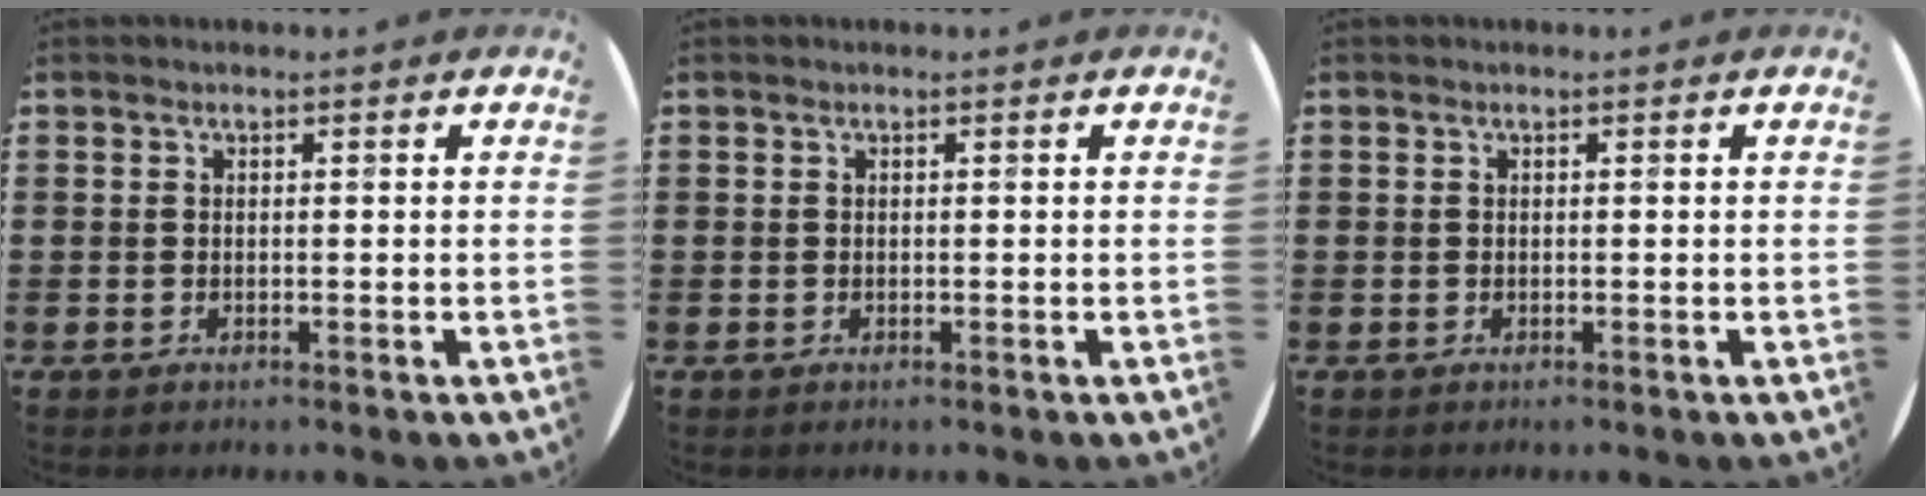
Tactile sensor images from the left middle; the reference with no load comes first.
{"total": 0.0}
{"total": 0.0}